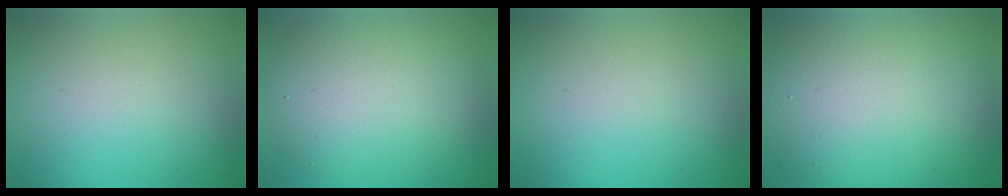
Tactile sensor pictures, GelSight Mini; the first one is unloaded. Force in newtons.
{"total": 6.4, "press": 6.4, "slide": 0.7}
{"total": 0.0}
{"total": 11.6, "press": 11.6, "slide": 0.7}